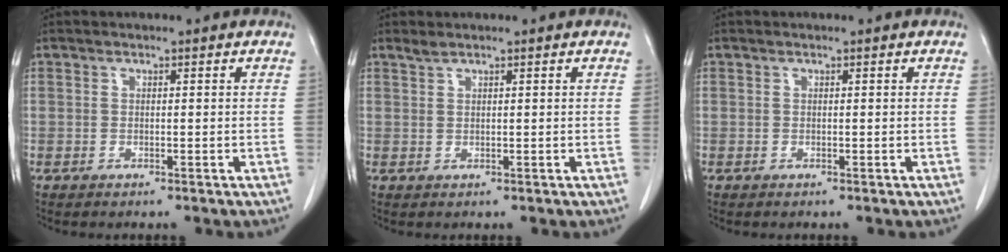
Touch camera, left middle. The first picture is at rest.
{"total": 1.0, "force": [0.9, 0.0, 0.4], "torque": [-0.012, 0.003, 0.023]}
{"total": 0.0}